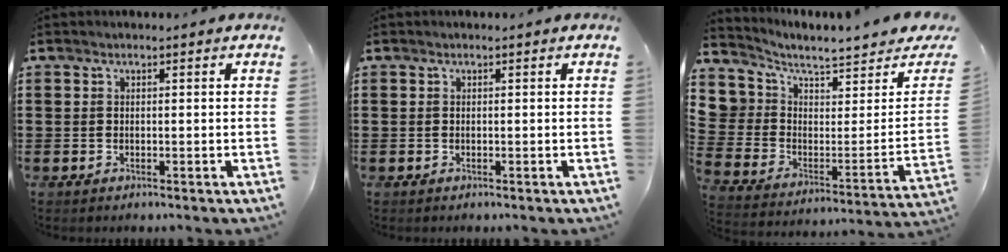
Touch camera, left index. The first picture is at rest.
{"total": 0.0}
{"total": 3.8, "force": [3.1, 2.1, -0.5], "torque": [-0.026, -0.042, 0.052]}